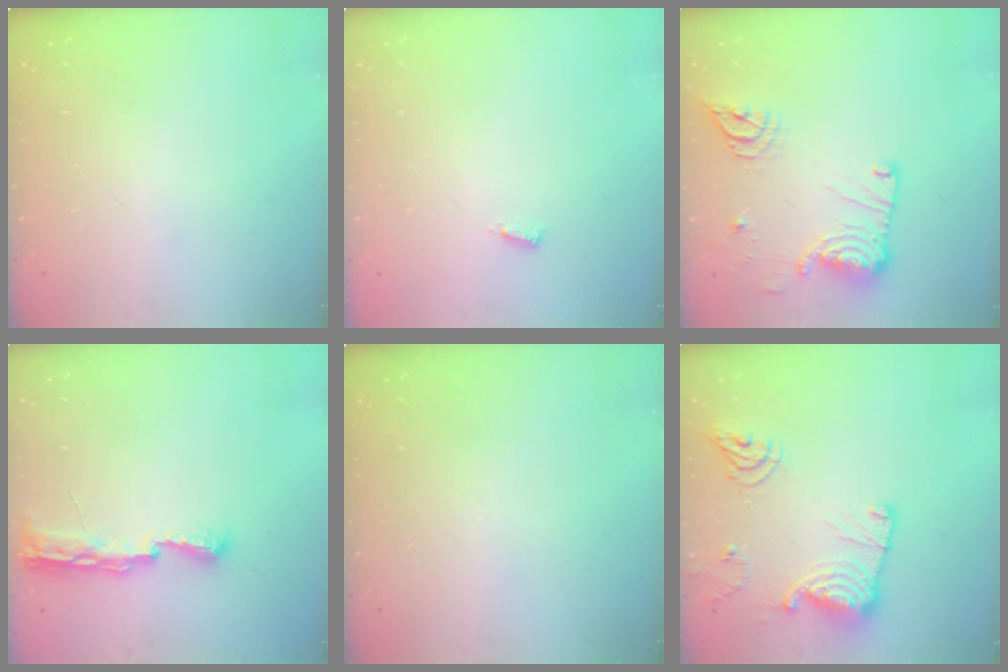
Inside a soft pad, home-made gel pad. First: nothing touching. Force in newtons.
{"total": 3.4, "press": 3.4, "slide": 0.3}
{"total": 15.4, "press": 15.3, "slide": 1.5}
{"total": 10.6, "press": 9.1, "slide": 5.5}
{"total": 0.0}
{"total": 16.6, "press": 16.5, "slide": 1.8}